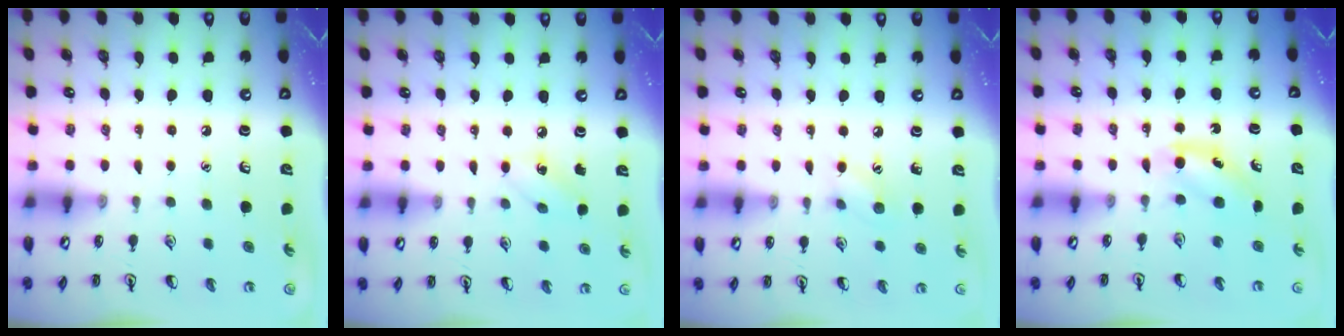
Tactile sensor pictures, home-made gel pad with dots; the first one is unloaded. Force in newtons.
{"total": 5.9, "press": 5.7, "slide": 1.3}
{"total": 6.3, "press": 6.1, "slide": 1.4}
{"total": 4.0, "press": 3.9, "slide": 0.9}